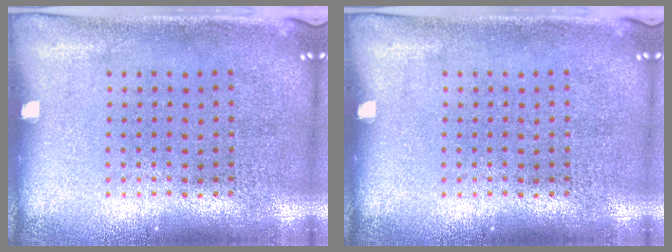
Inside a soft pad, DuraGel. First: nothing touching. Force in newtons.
{"total": 0.0}